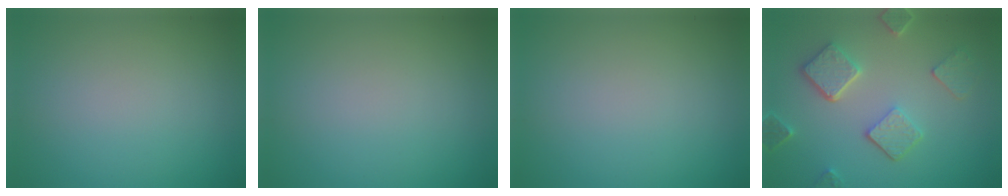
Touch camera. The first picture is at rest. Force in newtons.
{"total": 0.0}
{"total": 0.0}
{"total": 5.0, "press": 3.9, "slide": 3.2}